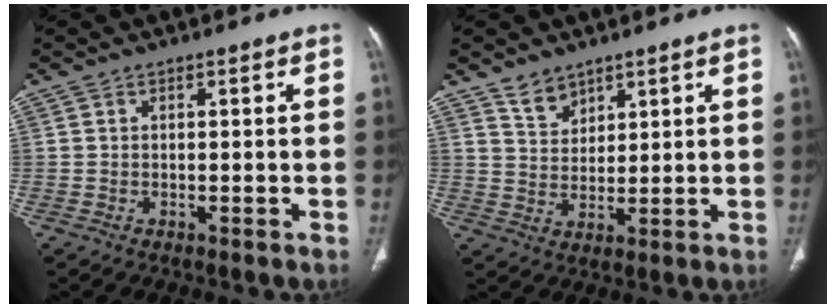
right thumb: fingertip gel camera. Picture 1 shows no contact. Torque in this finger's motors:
{"motor_torque": [0.08, 0.03, 0.26, -0.17, 0.04]}